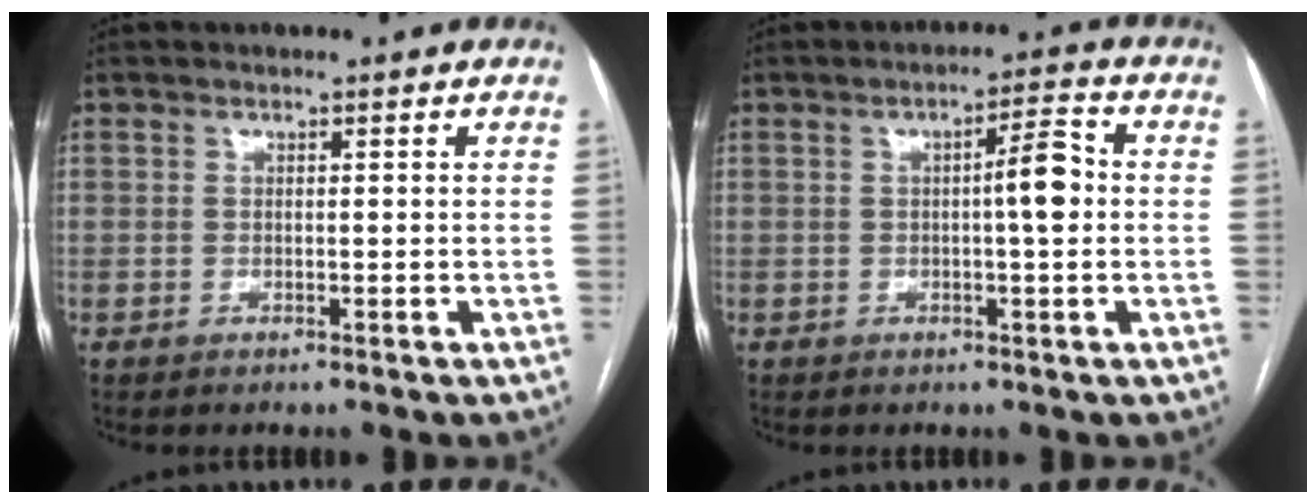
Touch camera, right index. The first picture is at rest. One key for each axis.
{"total": 5.2, "fx": 0.1, "fy": 0.5, "fz": 5.1, "tx": -0.076, "ty": 0.011, "tz": -0.002}